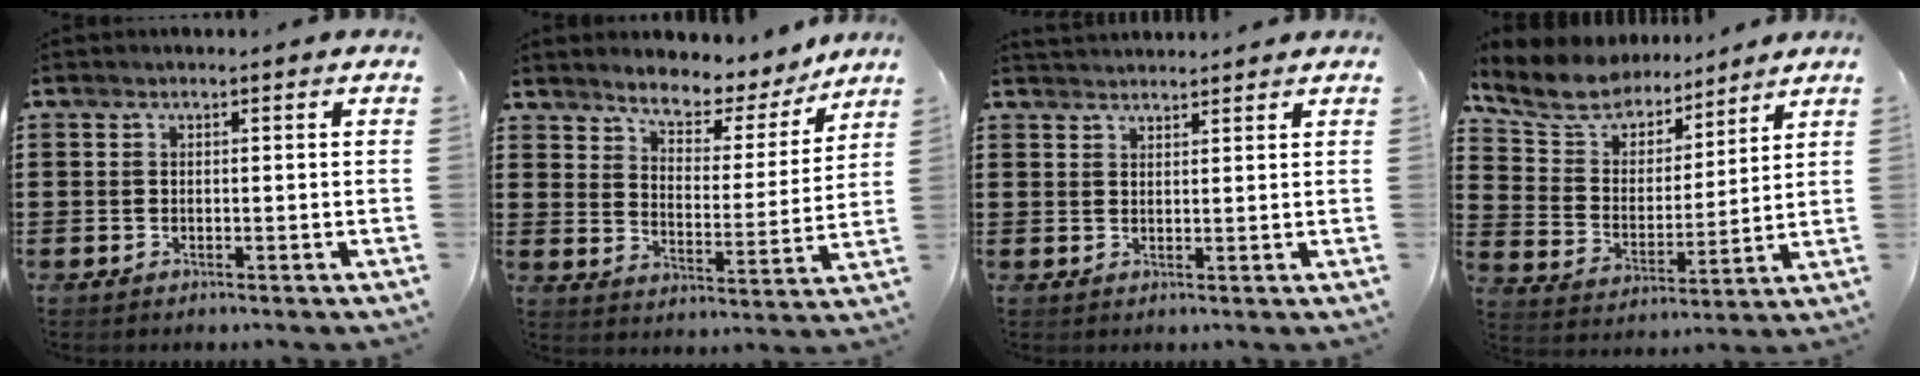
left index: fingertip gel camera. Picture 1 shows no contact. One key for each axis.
{"total": 5.5, "fx": 5.2, "fy": 1.5, "fz": 1.2, "tx": -0.039, "ty": -0.041, "tz": 0.081}
{"total": 1.9, "fx": 1.9, "fy": 0.1, "fz": -0.1, "tx": -0.003, "ty": 0.000, "tz": 0.038}
{"total": 8.3, "fx": 7.8, "fy": 2.6, "fz": 1.0, "tx": -0.070, "ty": -0.053, "tz": 0.141}